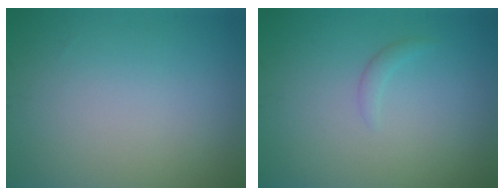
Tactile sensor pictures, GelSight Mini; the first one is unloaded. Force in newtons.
{"total": 0.8, "press": 0.8, "slide": 0.0}